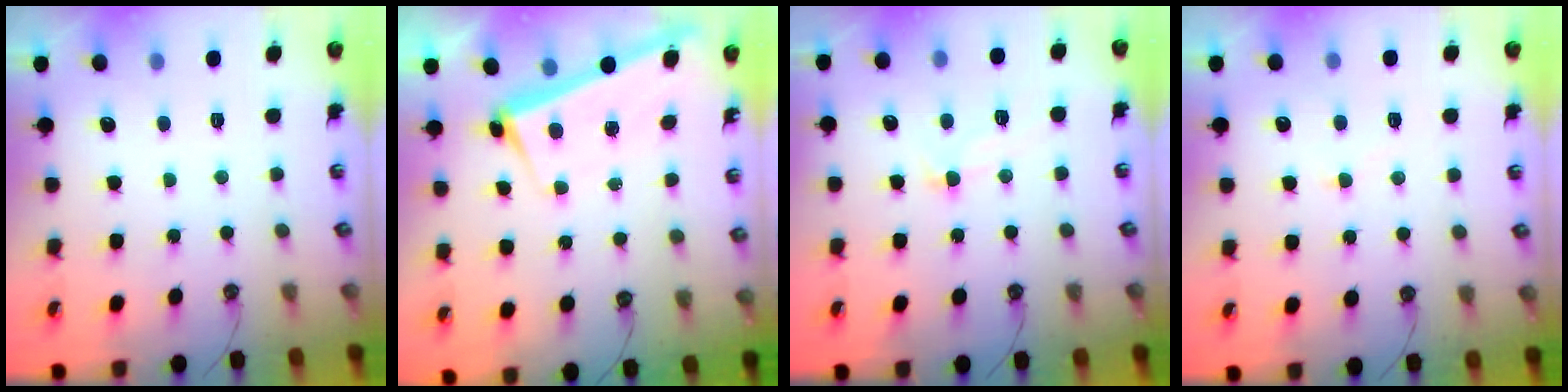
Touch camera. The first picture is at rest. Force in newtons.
{"total": 2.6, "press": 2.5, "slide": 0.7}
{"total": 7.5, "press": 7.4, "slide": 0.9}
{"total": 4.0, "press": 4.0, "slide": 0.5}